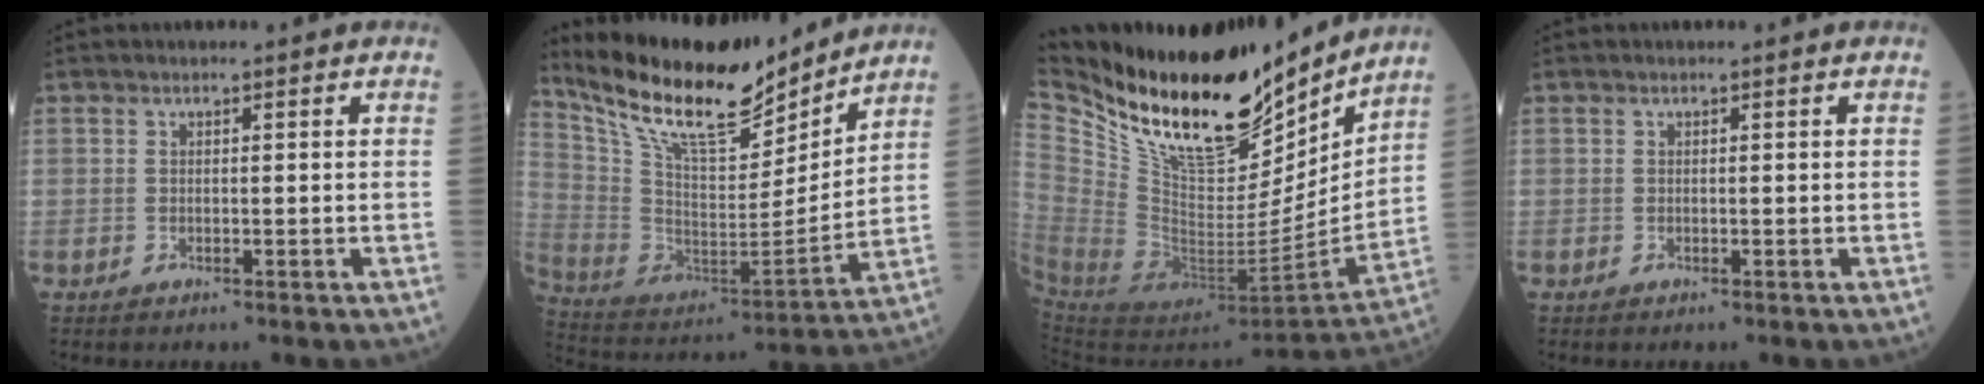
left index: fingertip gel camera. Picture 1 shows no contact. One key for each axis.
{"total": 19.3, "fx": 16.4, "fy": 3.9, "fz": 9.4, "tx": -0.181, "ty": -0.009, "tz": 0.298}
{"total": 27.3, "fx": 22.4, "fy": 9.1, "fz": 12.7, "tx": -0.261, "ty": -0.036, "tz": 0.373}
{"total": 0.0}